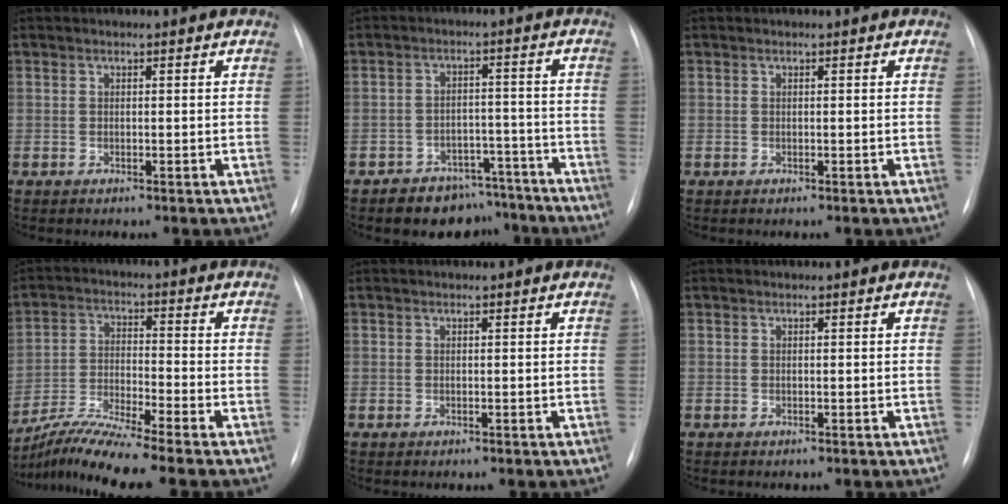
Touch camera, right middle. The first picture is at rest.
{"total": 7.9, "force": [-6.5, 4.6, 0.7], "torque": [0.014, 0.036, -0.094]}
{"total": 0.0}
{"total": 12.4, "force": [-11.2, -1.4, 5.0], "torque": [-0.097, -0.012, -0.208]}
{"total": 0.0}
{"total": 0.0}